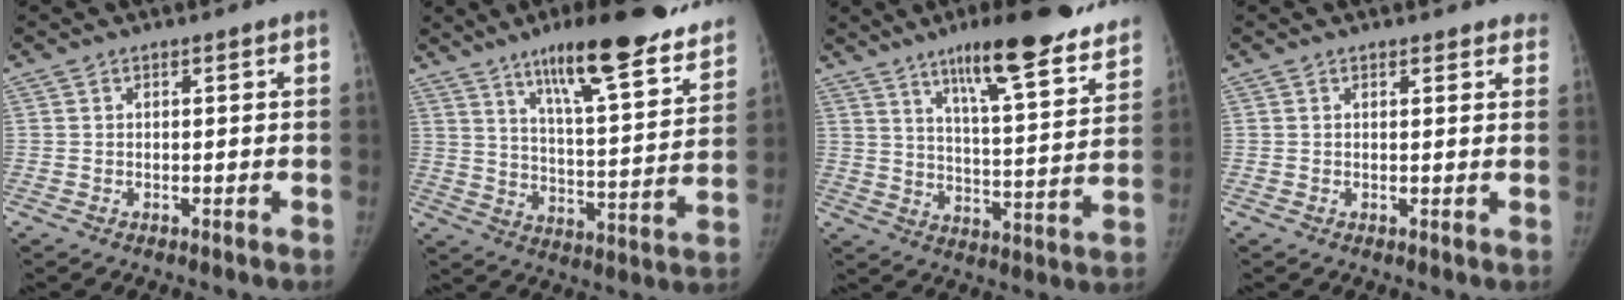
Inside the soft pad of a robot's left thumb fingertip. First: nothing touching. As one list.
[{"total": 25.0, "force": [18.2, 4.8, 16.4], "torque": [-0.212, -0.070, 0.268]}, {"total": 23.1, "force": [17.0, 4.2, 15.2], "torque": [-0.192, -0.067, 0.245]}, {"total": 3.4, "force": [3.1, 1.2, 0.8], "torque": [0.015, -0.009, 0.023]}]